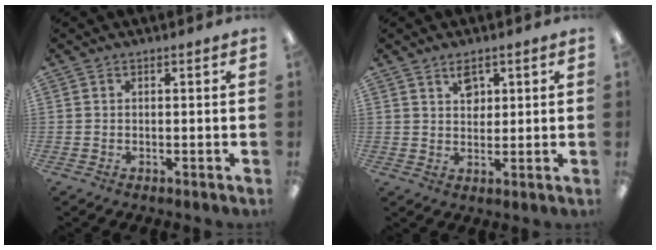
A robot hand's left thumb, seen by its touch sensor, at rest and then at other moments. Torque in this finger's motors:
{"motor_torque": [-0.02, 0.09, -0.03, 0.44, -0.01]}